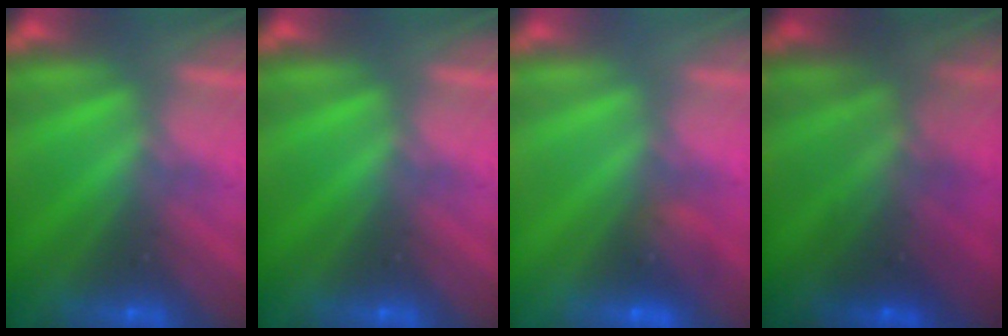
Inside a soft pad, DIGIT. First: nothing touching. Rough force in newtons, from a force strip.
{"total": 0.0}
{"total": 1.4}
{"total": 7.0}